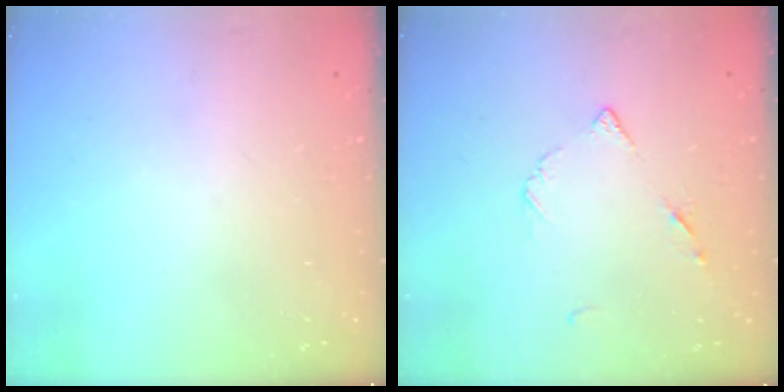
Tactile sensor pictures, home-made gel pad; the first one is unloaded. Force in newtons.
{"total": 6.0, "press": 6.0, "slide": 0.7}